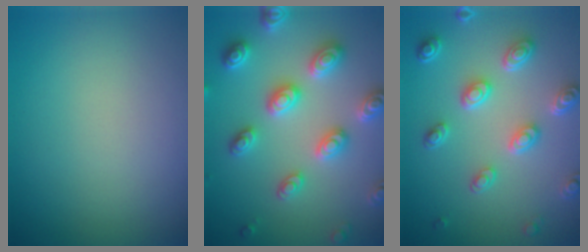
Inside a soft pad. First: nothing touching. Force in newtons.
{"total": 5.2, "press": 5.0, "slide": 1.2}
{"total": 4.7, "press": 3.7, "slide": 2.9}